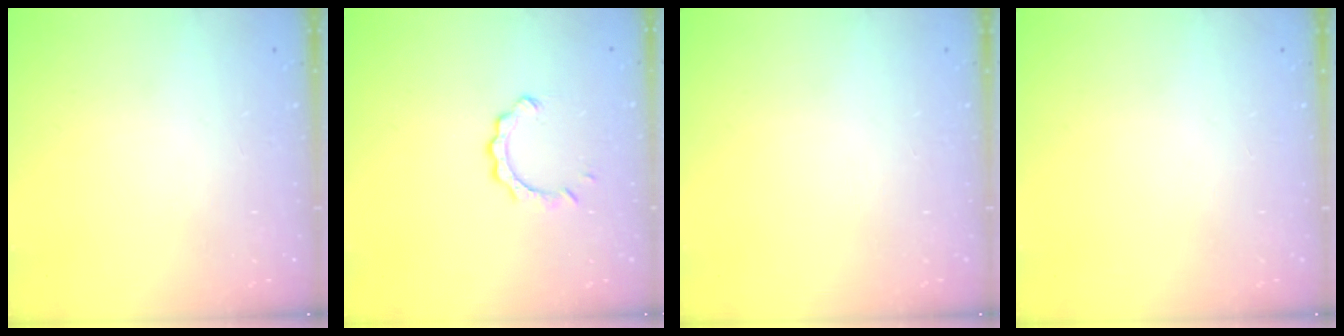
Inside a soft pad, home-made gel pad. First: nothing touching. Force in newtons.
{"total": 5.1, "press": 5.1, "slide": 0.1}
{"total": 0.0}
{"total": 0.0}